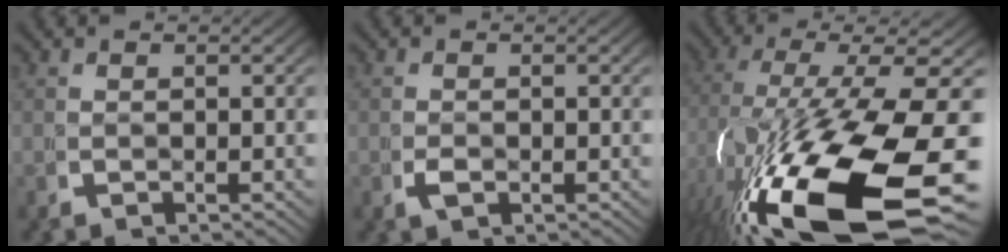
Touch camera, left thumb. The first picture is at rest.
{"total": 0.0}
{"total": 16.8, "force": [-4.2, 7.2, 14.5], "torque": [-0.285, -0.049, -0.022]}